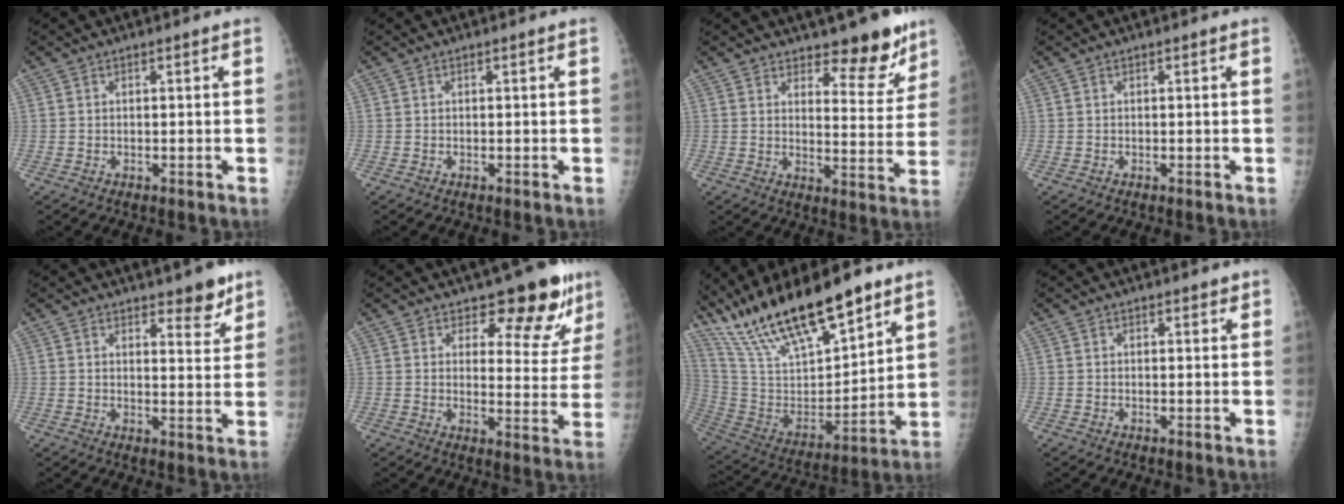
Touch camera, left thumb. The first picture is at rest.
{"total": 0.0}
{"total": 9.6, "force": [7.6, 3.7, 4.7], "torque": [-0.022, -0.059, 0.112]}
{"total": 0.0}
{"total": 5.8, "force": [4.3, 2.2, 3.2], "torque": [-0.017, -0.030, 0.057]}
{"total": 11.7, "force": [8.7, 5.4, 5.6], "torque": [-0.025, -0.063, 0.108]}
{"total": 25.1, "force": [18.3, 7.6, 15.4], "torque": [-0.247, -0.063, 0.337]}
{"total": 1.1, "force": [0.8, 0.6, 0.3], "torque": [0.007, -0.004, 0.006]}